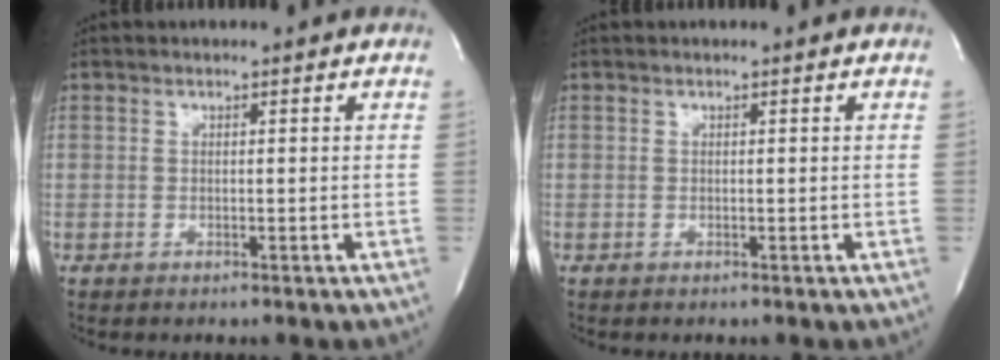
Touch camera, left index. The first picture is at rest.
{"total": 0.0}